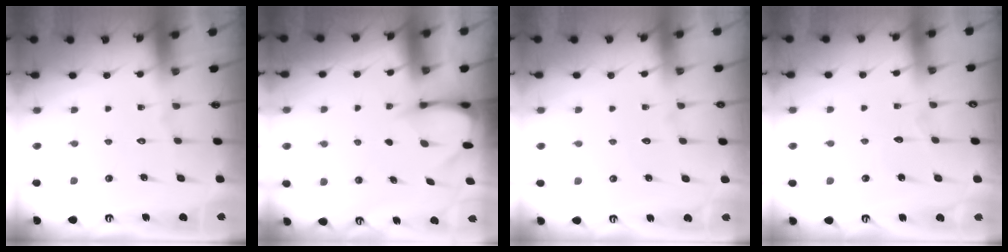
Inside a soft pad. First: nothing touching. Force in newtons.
{"total": 3.5, "press": 3.5, "slide": 0.3}
{"total": 2.0, "press": 2.0, "slide": 0.3}
{"total": 3.0, "press": 3.0, "slide": 0.3}